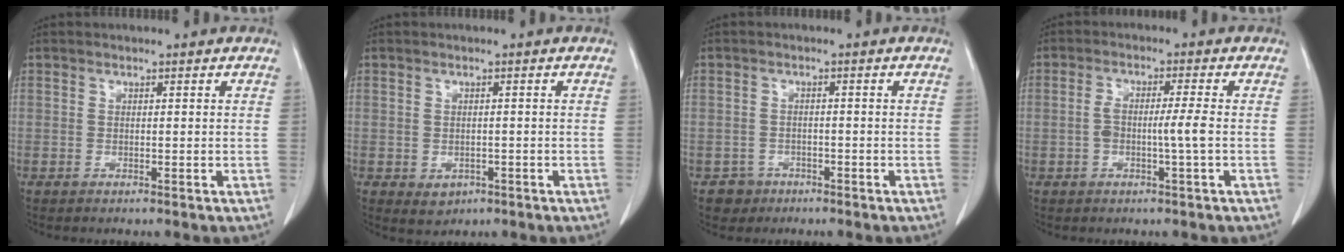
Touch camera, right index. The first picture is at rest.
{"total": 2.5, "force": [-1.0, 2.0, 1.1], "torque": [-0.012, 0.001, -0.003]}
{"total": 2.8, "force": [-1.6, 2.3, -0.3], "torque": [0.006, 0.013, -0.026]}
{"total": 4.0, "force": [-0.8, -0.1, 3.9], "torque": [-0.078, 0.009, -0.011]}